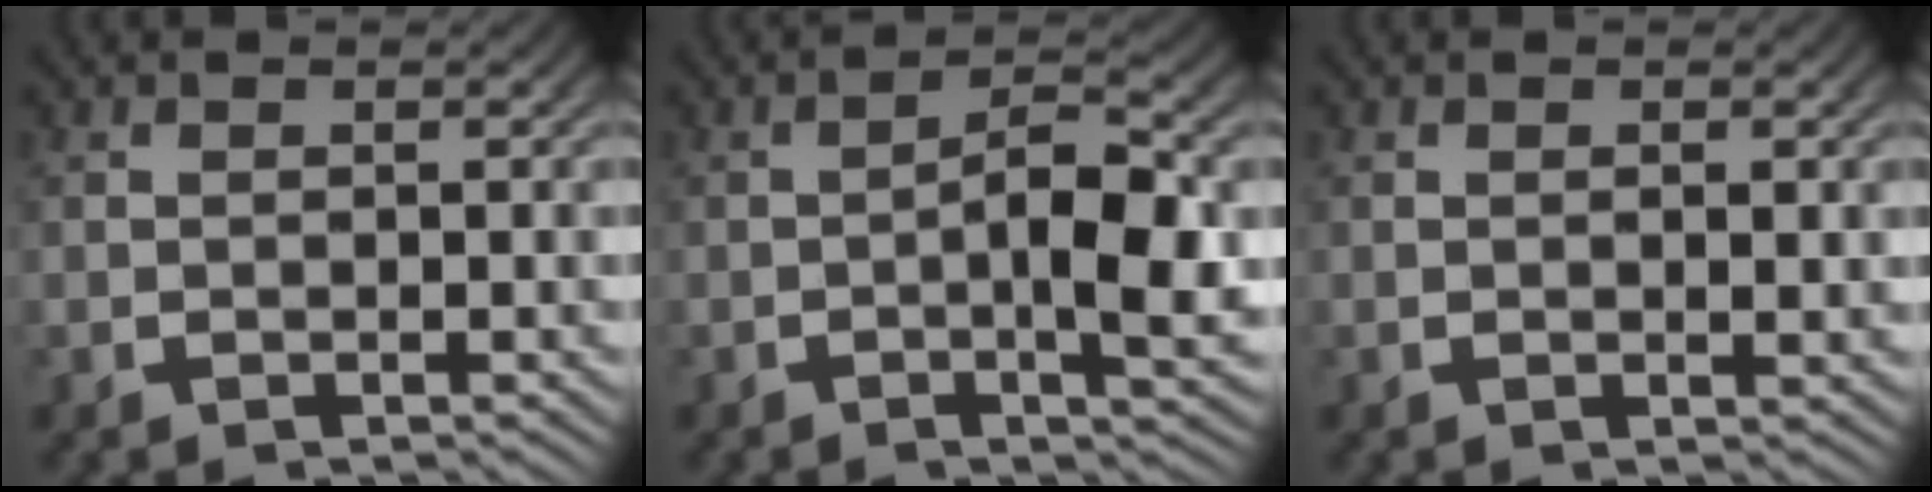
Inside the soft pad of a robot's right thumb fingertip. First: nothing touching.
{"total": 5.8, "force": [-1.1, 2.0, 5.3], "torque": [-0.088, -0.001, -0.023]}
{"total": 0.7, "force": [0.1, 0.2, 0.6], "torque": [-0.009, -0.003, 0.000]}